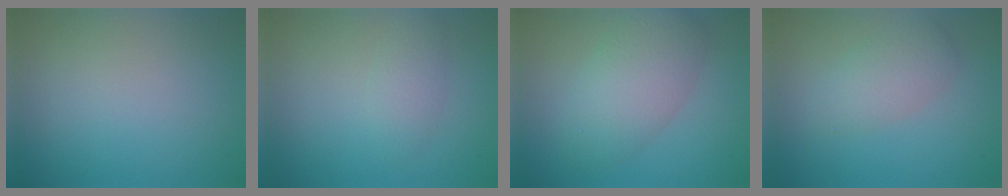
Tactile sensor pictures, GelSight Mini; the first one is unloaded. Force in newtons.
{"total": 1.7, "press": 1.7, "slide": 0.0}
{"total": 5.3, "press": 5.3, "slide": 0.3}
{"total": 2.9, "press": 2.9, "slide": 0.1}